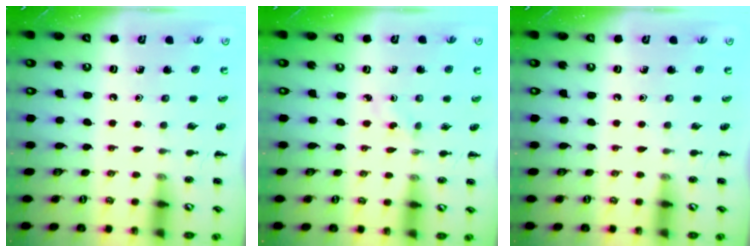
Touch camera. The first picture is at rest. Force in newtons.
{"total": 1.7, "press": 1.5, "slide": 0.8}
{"total": 0.0}